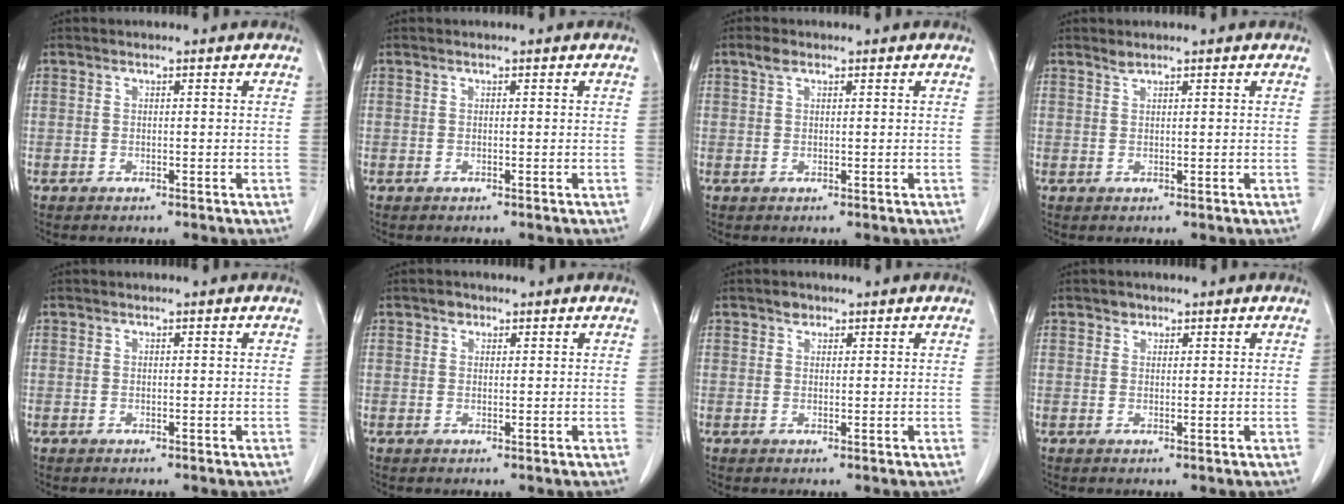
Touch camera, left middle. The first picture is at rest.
{"total": 0.0}
{"total": 1.4, "force": [0.9, 0.7, 0.8], "torque": [-0.019, 0.010, 0.017]}
{"total": 0.7, "force": [0.7, -0.1, 0.1], "torque": [-0.008, -0.002, 0.015]}
{"total": 0.0}
{"total": 1.2, "force": [0.8, 0.9, 0.3], "torque": [-0.003, 0.000, 0.010]}
{"total": 1.2, "force": [0.9, 0.8, 0.3], "torque": [-0.004, -0.002, 0.013]}
{"total": 1.1, "force": [0.7, 0.7, 0.1], "torque": [0.003, -0.004, 0.009]}